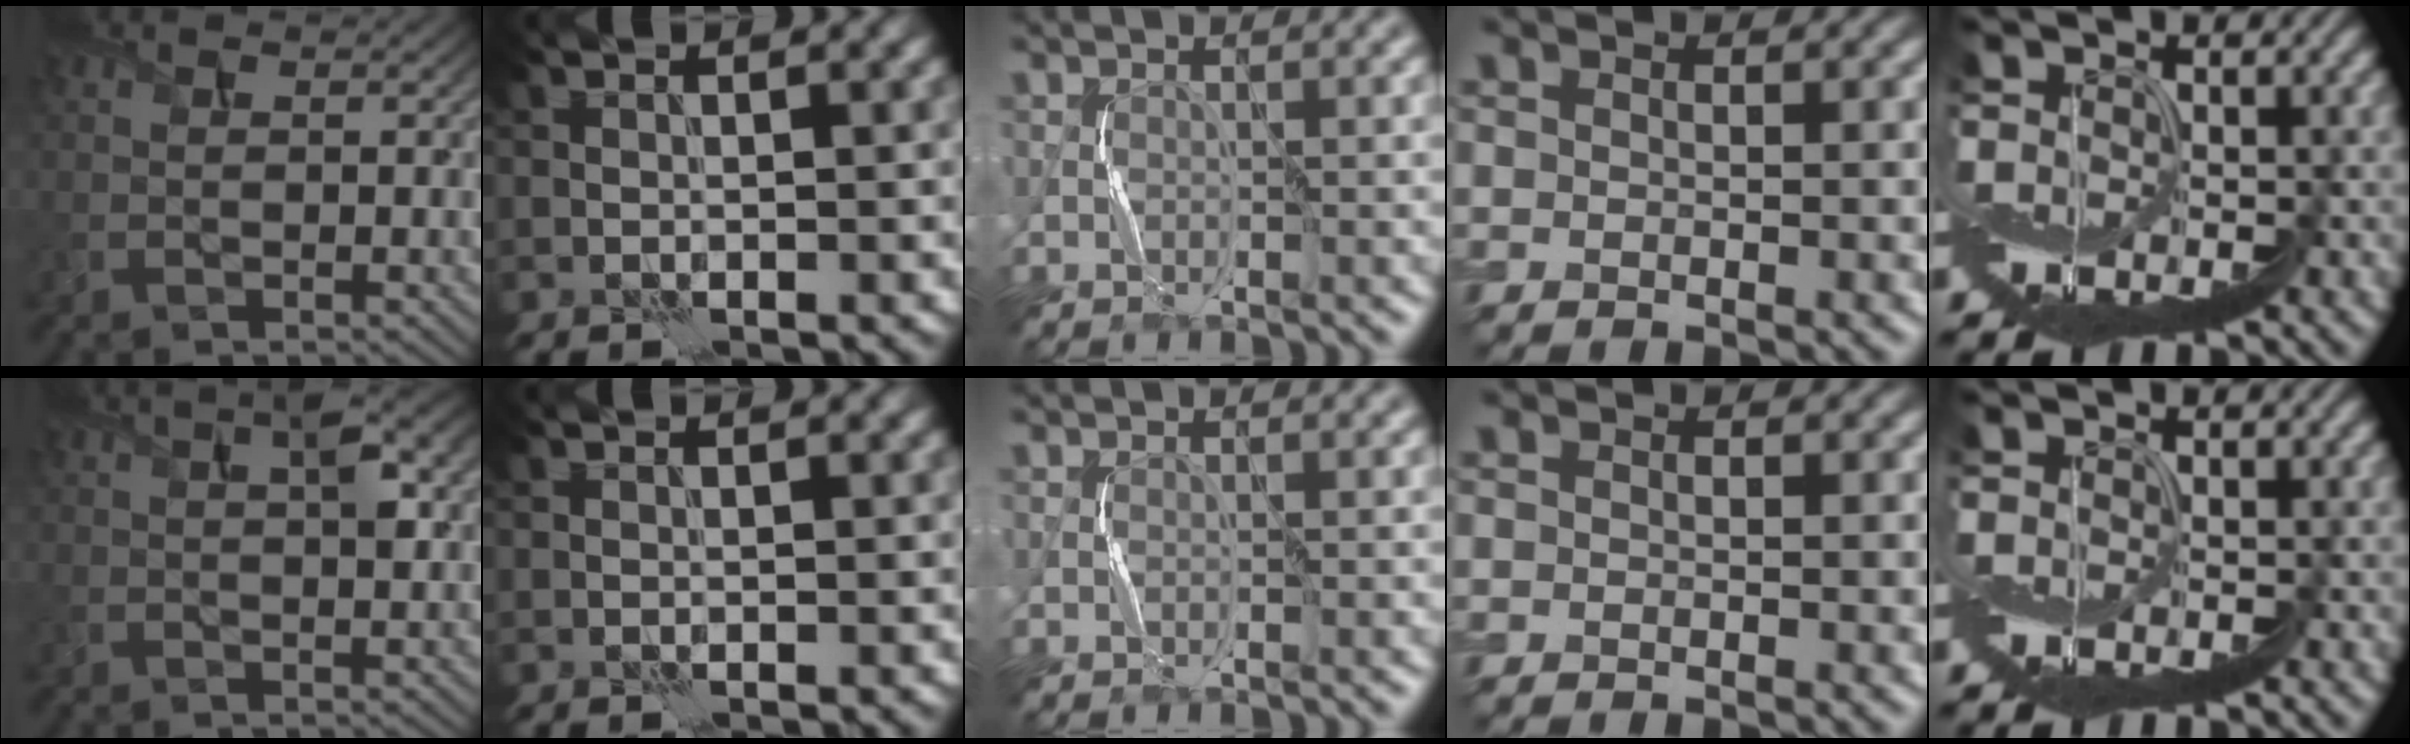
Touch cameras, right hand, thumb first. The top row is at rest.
{"thumb": {"total": 4.5, "force": [1.5, 1.1, 4.1], "torque": [-0.074, 0.010, 0.023]}}